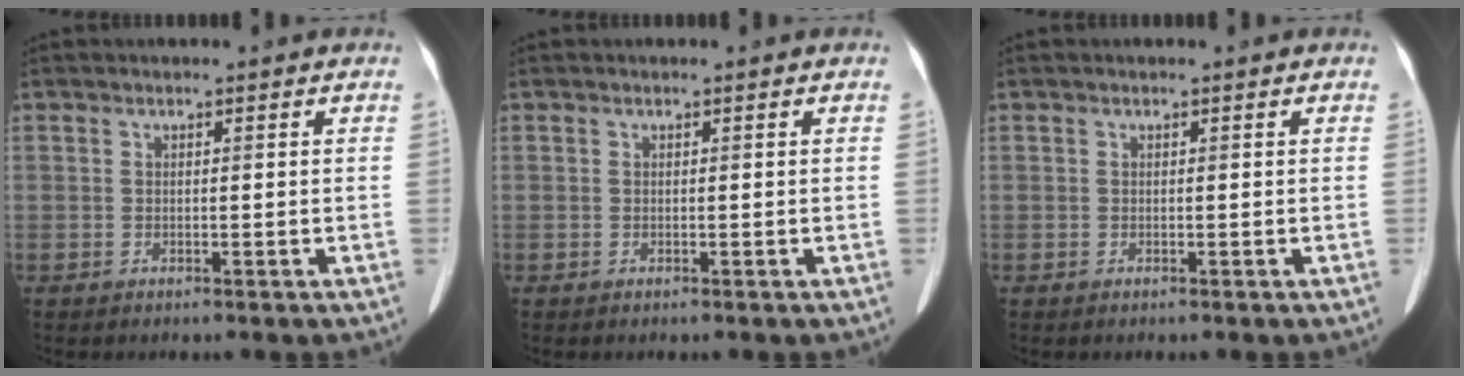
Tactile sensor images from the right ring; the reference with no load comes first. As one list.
[{"total": 0.0}, {"total": 0.0}]